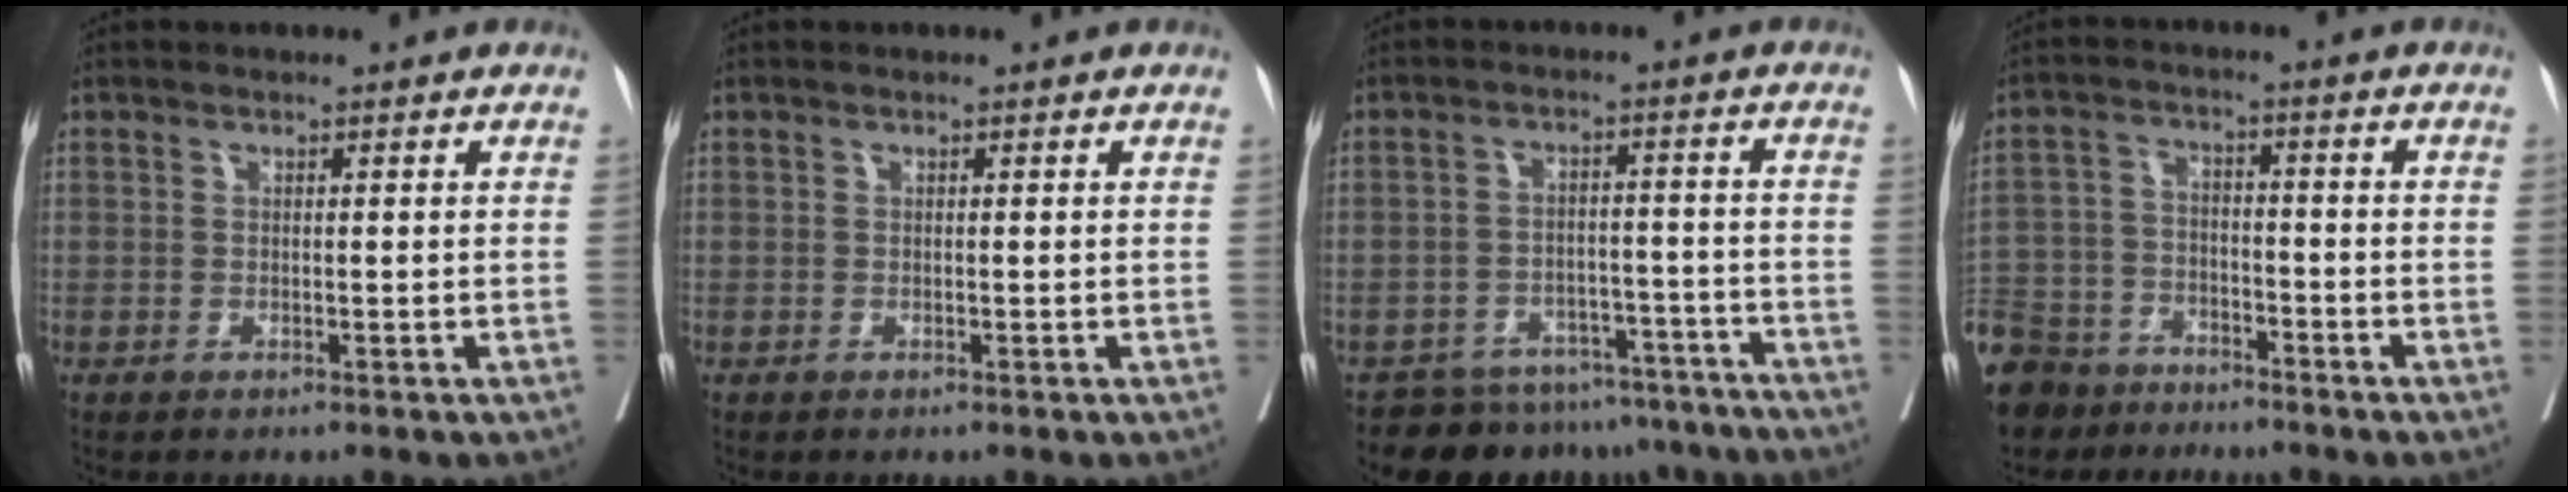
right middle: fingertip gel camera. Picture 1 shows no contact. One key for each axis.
{"total": 0.0}
{"total": 13.7, "fx": -12.1, "fy": 5.6, "fz": 2.8, "tx": -0.025, "ty": 0.018, "tz": -0.149}
{"total": 17.2, "fx": -13.3, "fy": 9.2, "fz": 5.8, "tx": -0.192, "ty": -0.014, "tz": -0.231}